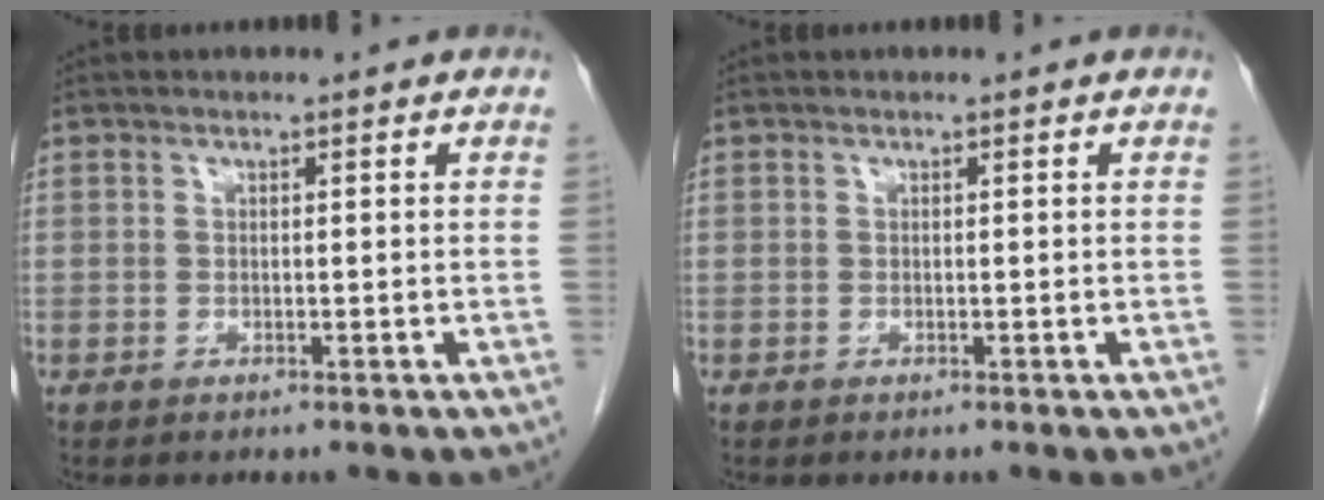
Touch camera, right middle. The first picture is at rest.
{"total": 0.0}